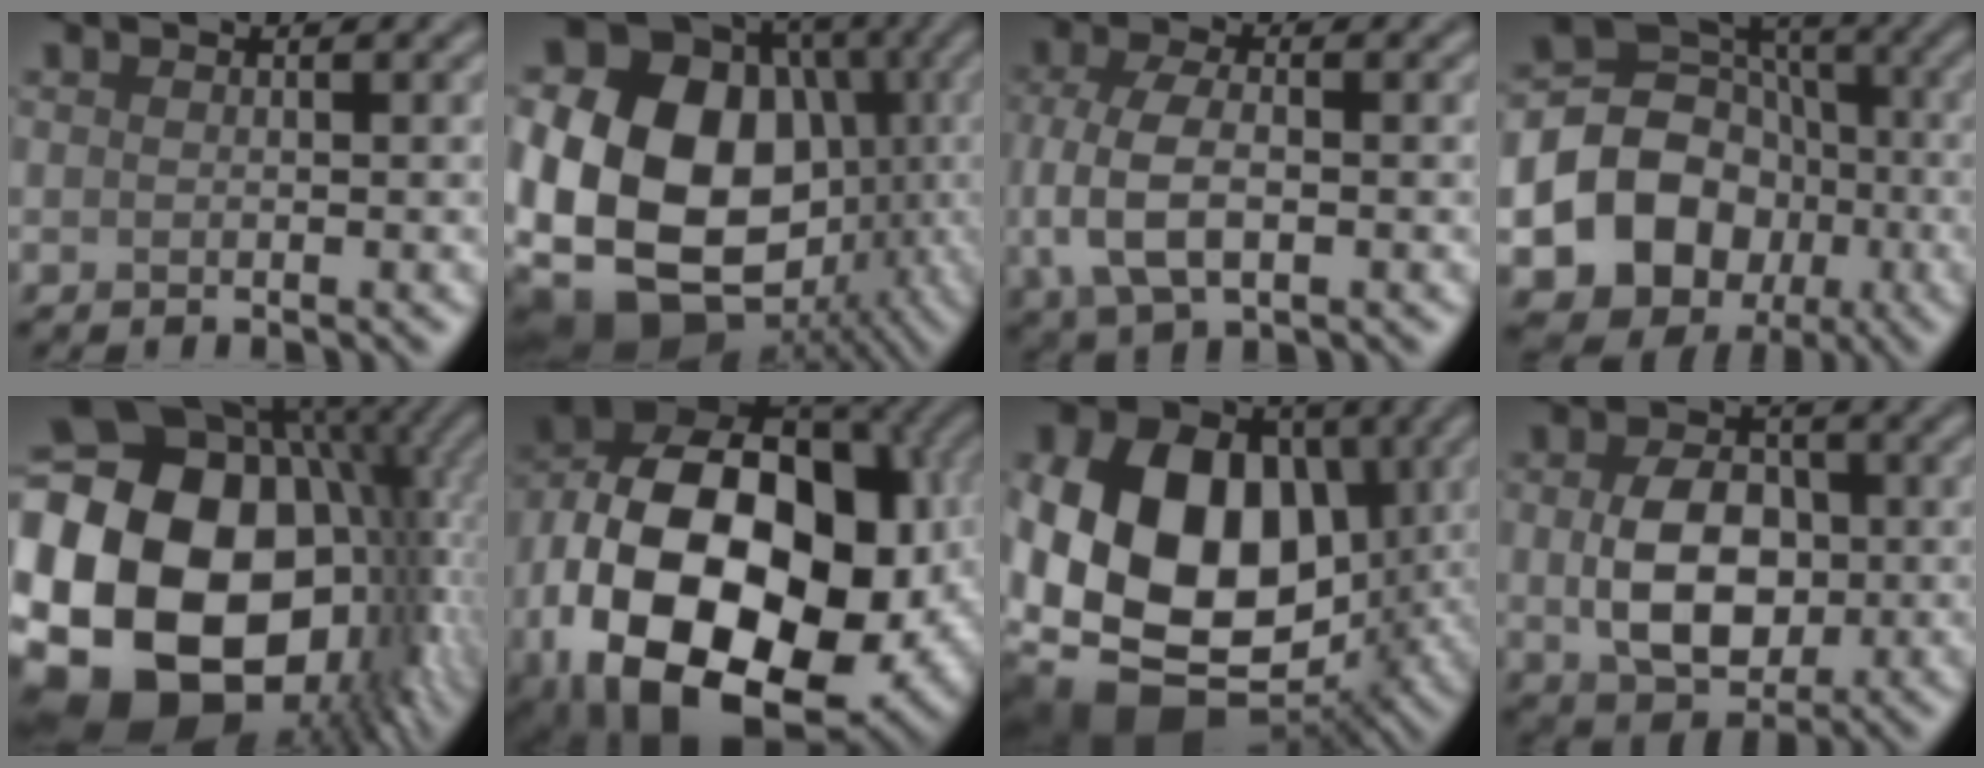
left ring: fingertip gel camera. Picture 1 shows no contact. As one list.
[{"total": 21.3, "force": [-2.5, 17.6, 11.9], "torque": [-0.211, -0.017, -0.065]}, {"total": 5.6, "force": [-0.6, 2.9, 4.7], "torque": [-0.108, -0.006, -0.013]}, {"total": 12.0, "force": [-3.3, 10.3, 5.1], "torque": [-0.088, -0.014, -0.079]}, {"total": 23.2, "force": [-1.2, 17.5, 15.2], "torque": [-0.254, -0.013, -0.053]}, {"total": 21.6, "force": [-4.6, 13.6, 16.1], "torque": [-0.310, -0.014, -0.059]}, {"total": 16.4, "force": [-1.2, 11.8, 11.3], "torque": [-0.204, -0.001, -0.027]}, {"total": 6.8, "force": [-0.2, 4.7, 4.9], "torque": [-0.098, -0.007, -0.001]}]